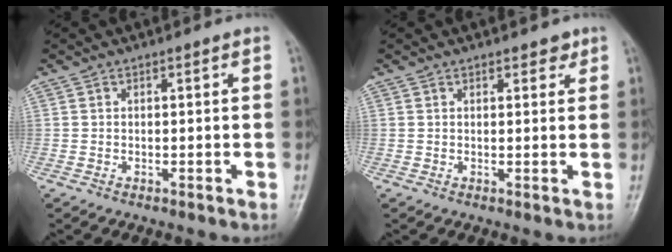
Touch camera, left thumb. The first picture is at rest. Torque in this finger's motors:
{"motor_torque": [-0.12, -0.07, -0.13, -0.13, 0.03]}